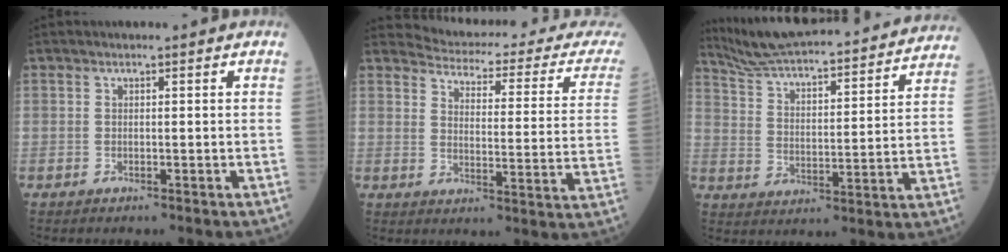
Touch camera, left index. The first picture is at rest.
{"total": 20.2, "force": [19.5, 2.3, 4.7], "torque": [-0.054, -0.087, 0.209]}
{"total": 28.8, "force": [26.5, 3.3, 10.5], "torque": [-0.173, -0.031, 0.354]}